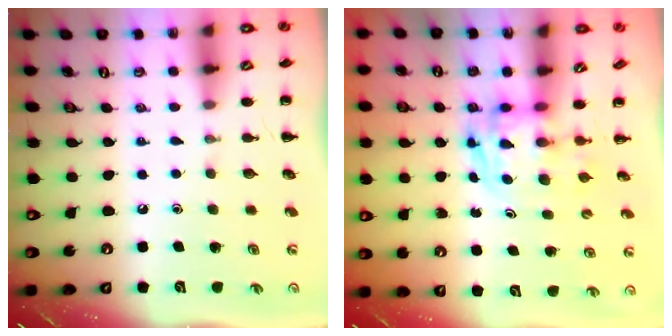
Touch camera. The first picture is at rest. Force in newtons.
{"total": 2.7, "press": 2.7, "slide": 0.5}